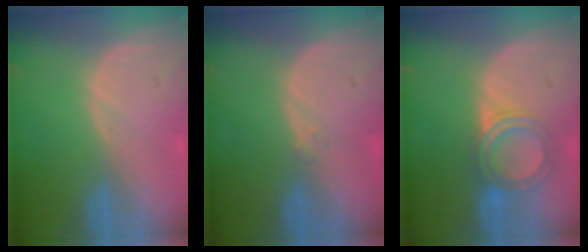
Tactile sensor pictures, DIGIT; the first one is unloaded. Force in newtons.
{"total": 0.6, "press": 0.5, "slide": 0.3}
{"total": 5.3, "press": 5.2, "slide": 0.4}